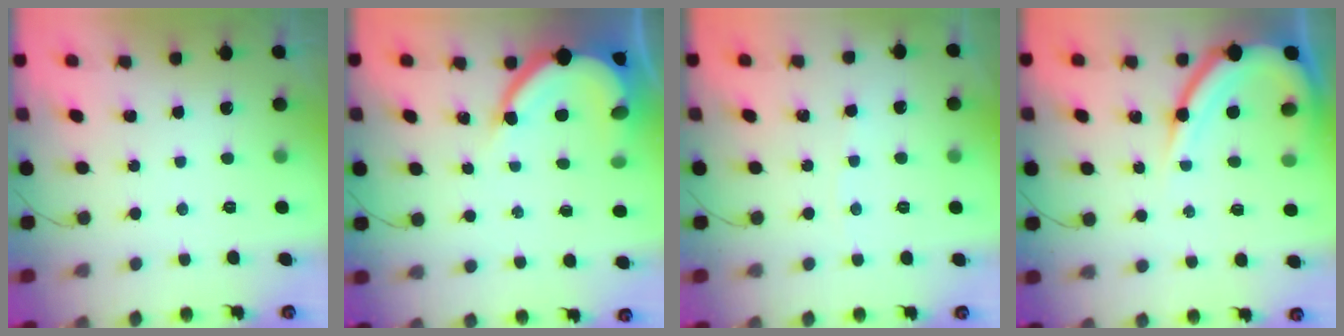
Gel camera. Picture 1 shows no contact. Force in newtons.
{"total": 11.6, "press": 11.5, "slide": 1.5}
{"total": 1.0, "press": 0.9, "slide": 0.2}
{"total": 12.7, "press": 12.6, "slide": 1.5}